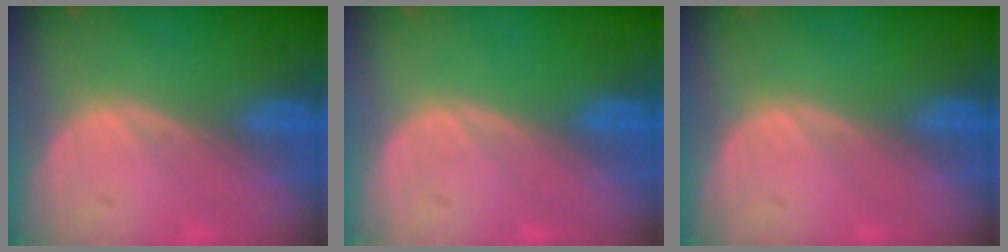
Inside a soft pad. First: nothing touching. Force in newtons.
{"total": 0.0}
{"total": 0.0}